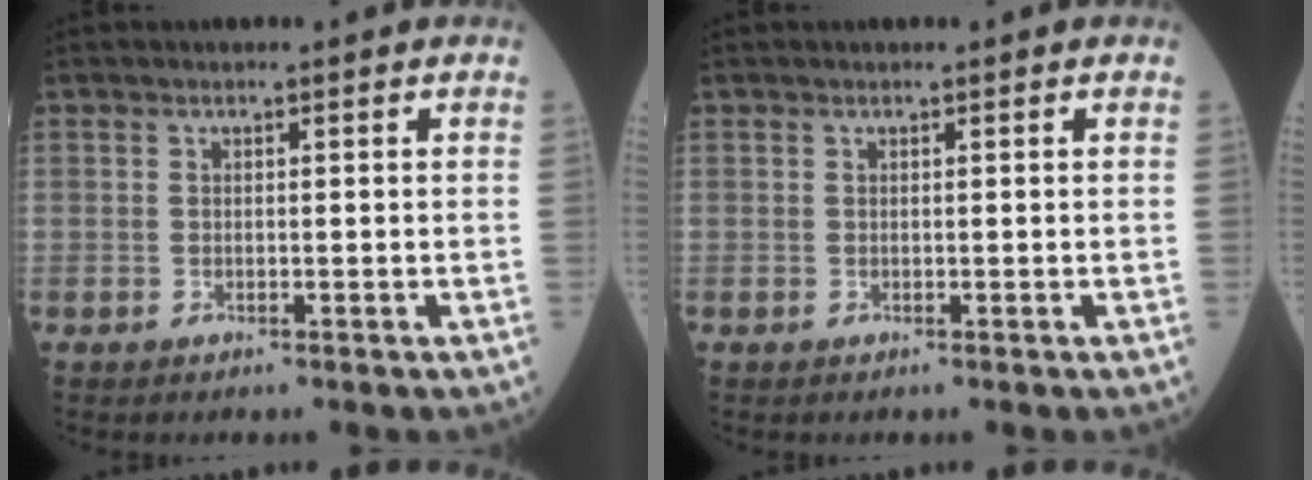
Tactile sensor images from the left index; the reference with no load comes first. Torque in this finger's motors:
{"motor_torque": [0.11, 0.01, 0.02, 0.01]}